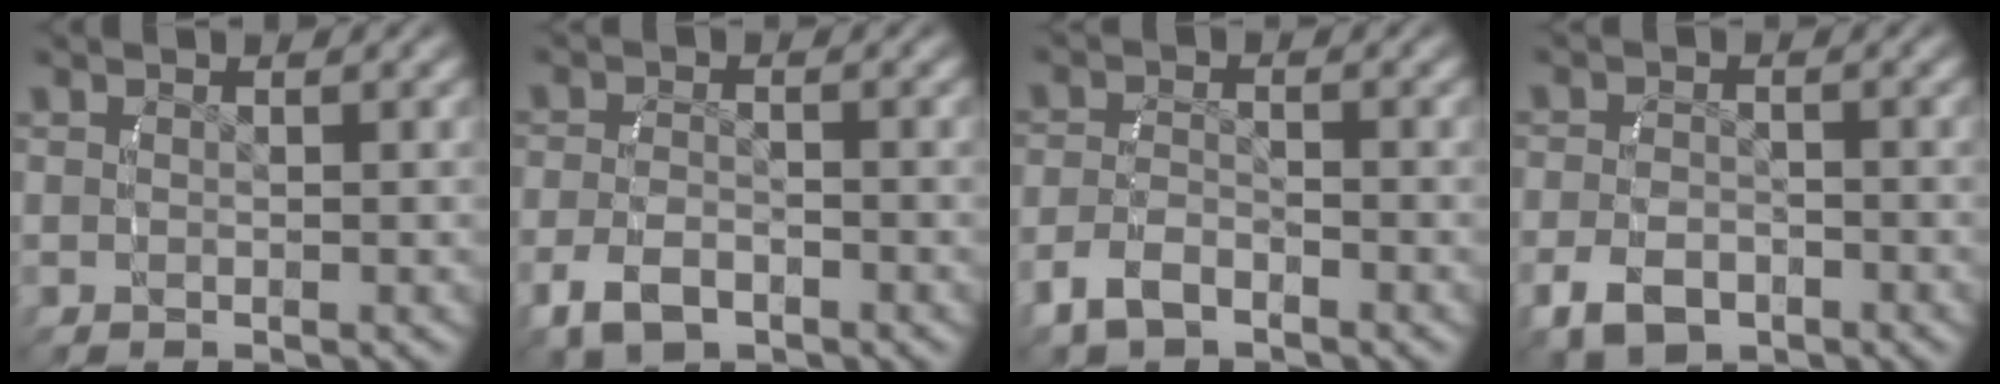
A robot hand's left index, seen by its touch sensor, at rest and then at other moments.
{"total": 3.5, "force": [-1.7, 2.1, 2.2], "torque": [-0.050, -0.010, -0.021]}
{"total": 2.8, "force": [-1.8, 1.5, 1.5], "torque": [-0.036, -0.005, -0.025]}
{"total": 3.7, "force": [-1.8, 2.5, 2.1], "torque": [-0.040, -0.010, -0.023]}